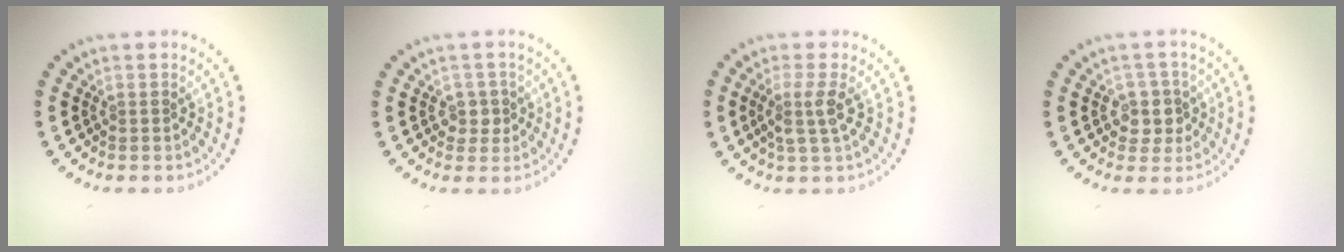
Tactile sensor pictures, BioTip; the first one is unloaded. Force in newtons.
{"total": 1.6, "press": 1.4, "slide": 0.7}
{"total": 2.2, "press": 1.9, "slide": 1.2}
{"total": 2.5, "press": 2.2, "slide": 1.2}